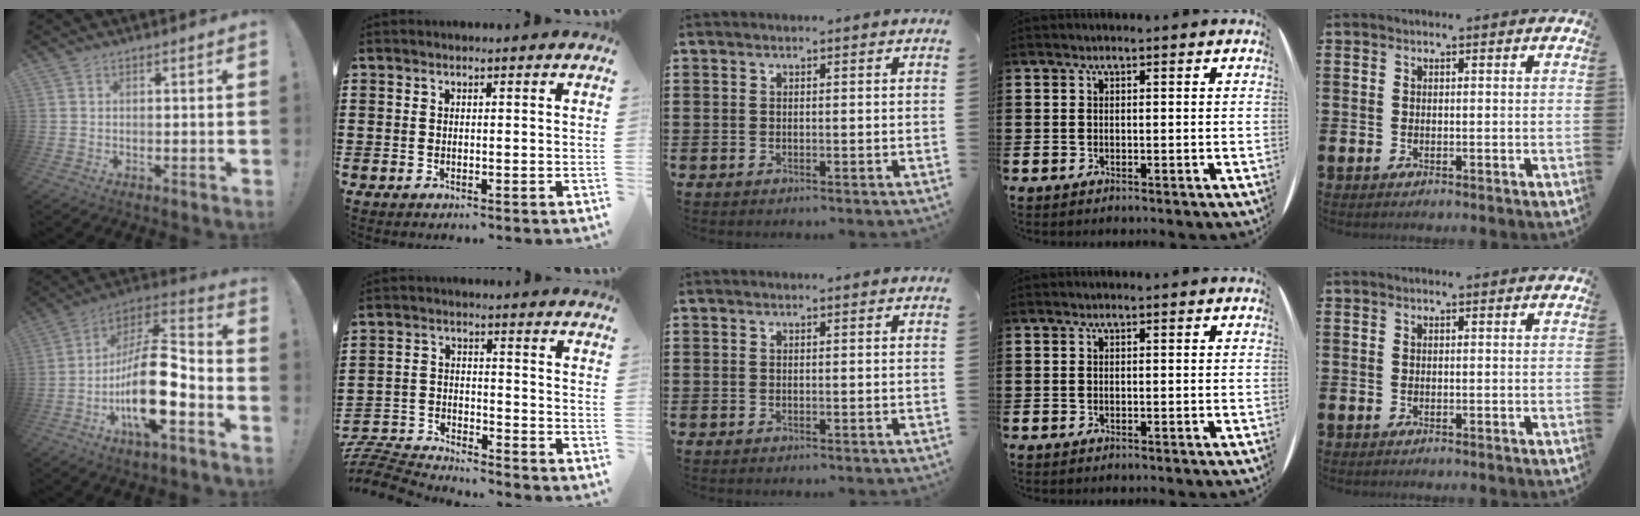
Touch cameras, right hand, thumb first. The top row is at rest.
{"thumb": {"total": 22.2, "force": [-6.4, 8.0, 19.7], "torque": [-0.367, 0.034, -0.104]}, "index": {"total": 6.1, "force": [-6.1, 0.5, 0.5], "torque": [-0.031, 0.002, -0.129]}}